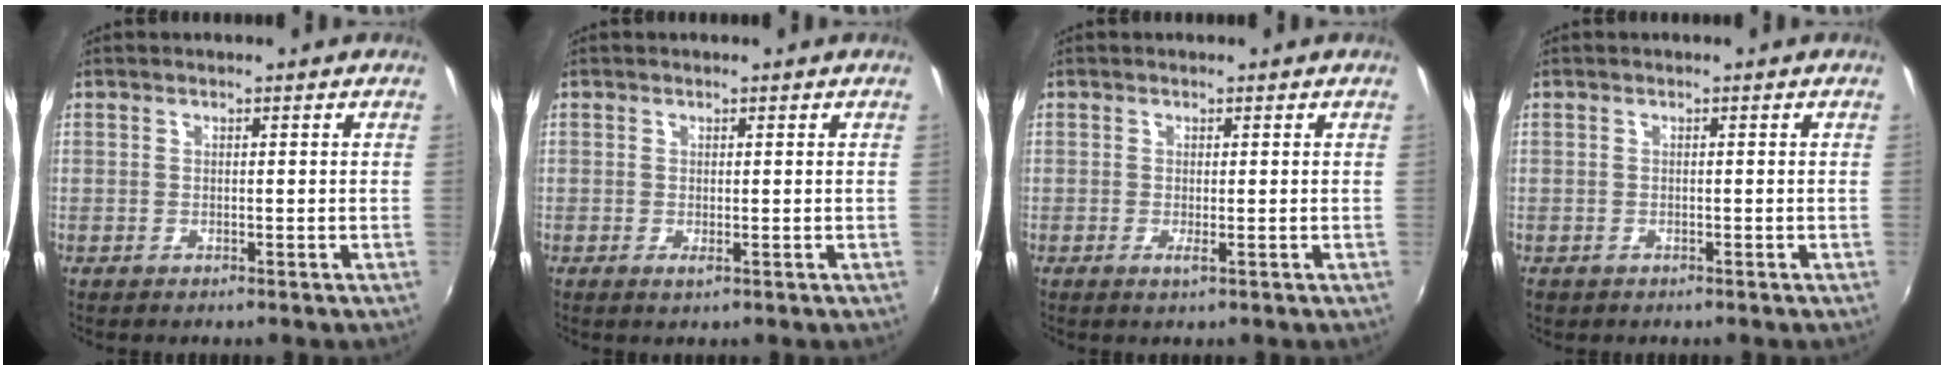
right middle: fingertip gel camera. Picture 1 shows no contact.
{"total": 0.8, "force": [0.1, -0.1, 0.8], "torque": [-0.014, -0.001, 0.000]}
{"total": 1.0, "force": [-0.2, -0.3, 0.9], "torque": [-0.018, -0.003, -0.003]}
{"total": 0.8, "force": [-0.5, 0.6, 0.3], "torque": [-0.008, -0.002, -0.007]}